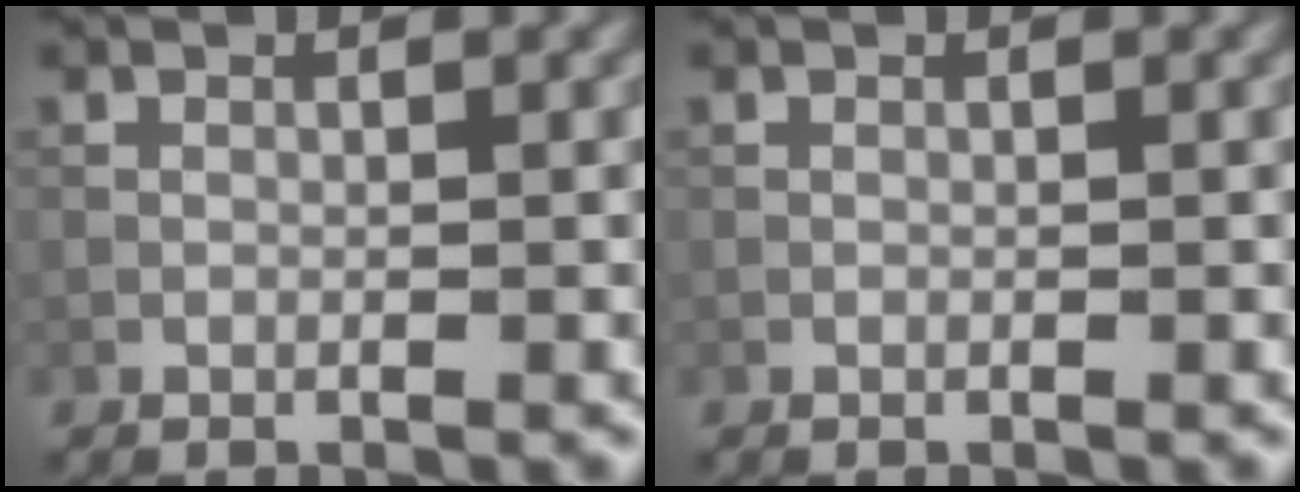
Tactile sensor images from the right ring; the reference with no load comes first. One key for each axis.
{"total": 0.0}